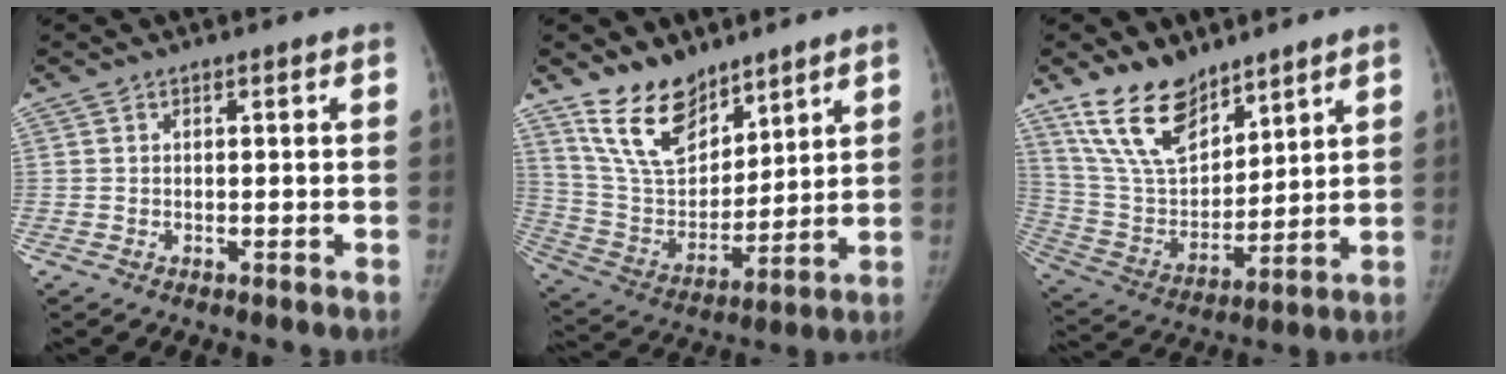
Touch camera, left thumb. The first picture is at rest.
{"total": 14.6, "force": [10.7, 7.5, 6.5], "torque": [-0.083, -0.065, 0.216]}
{"total": 15.3, "force": [11.2, 7.4, 7.5], "torque": [-0.103, -0.059, 0.226]}